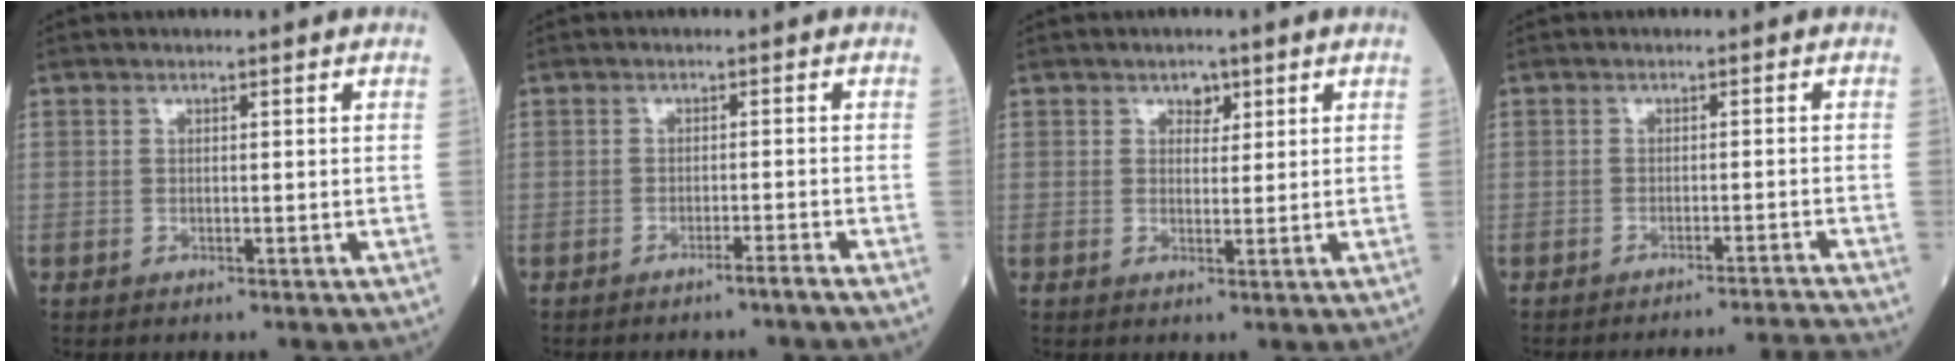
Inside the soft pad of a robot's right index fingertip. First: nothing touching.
{"total": 2.4, "force": [-2.0, -0.9, 1.1], "torque": [-0.015, 0.005, -0.030]}
{"total": 2.0, "force": [1.1, 1.3, 1.0], "torque": [-0.008, 0.000, 0.015]}
{"total": 8.1, "force": [-7.4, -3.3, 0.1], "torque": [0.010, -0.011, -0.098]}